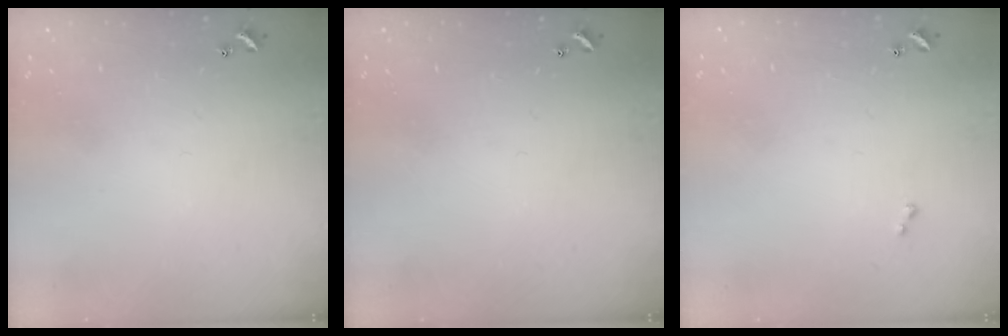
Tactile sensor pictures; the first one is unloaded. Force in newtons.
{"total": 0.0}
{"total": 0.0}